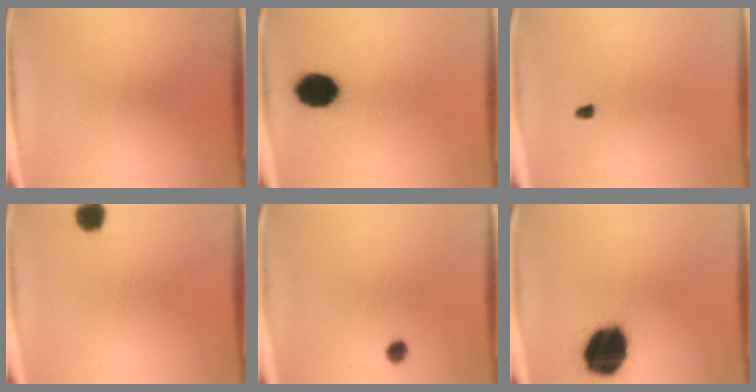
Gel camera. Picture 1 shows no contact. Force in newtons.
{"total": 9.8}
{"total": 0.9}
{"total": 3.8}
{"total": 1.8}
{"total": 19.6}